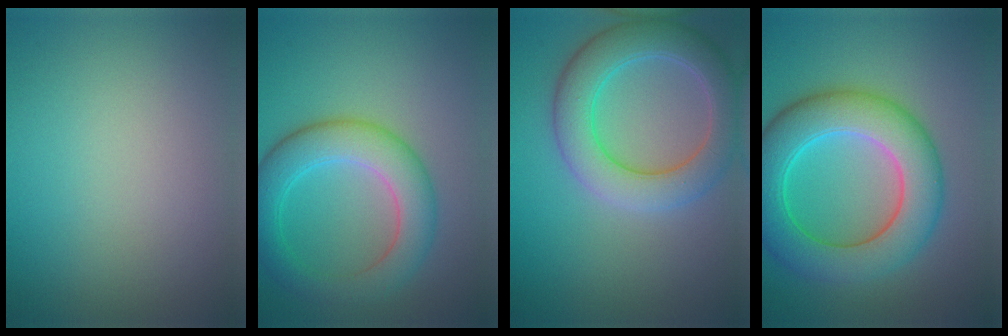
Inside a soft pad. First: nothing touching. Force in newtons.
{"total": 5.9, "press": 5.9, "slide": 0.1}
{"total": 6.7, "press": 6.6, "slide": 0.7}
{"total": 9.0, "press": 9.0, "slide": 0.2}